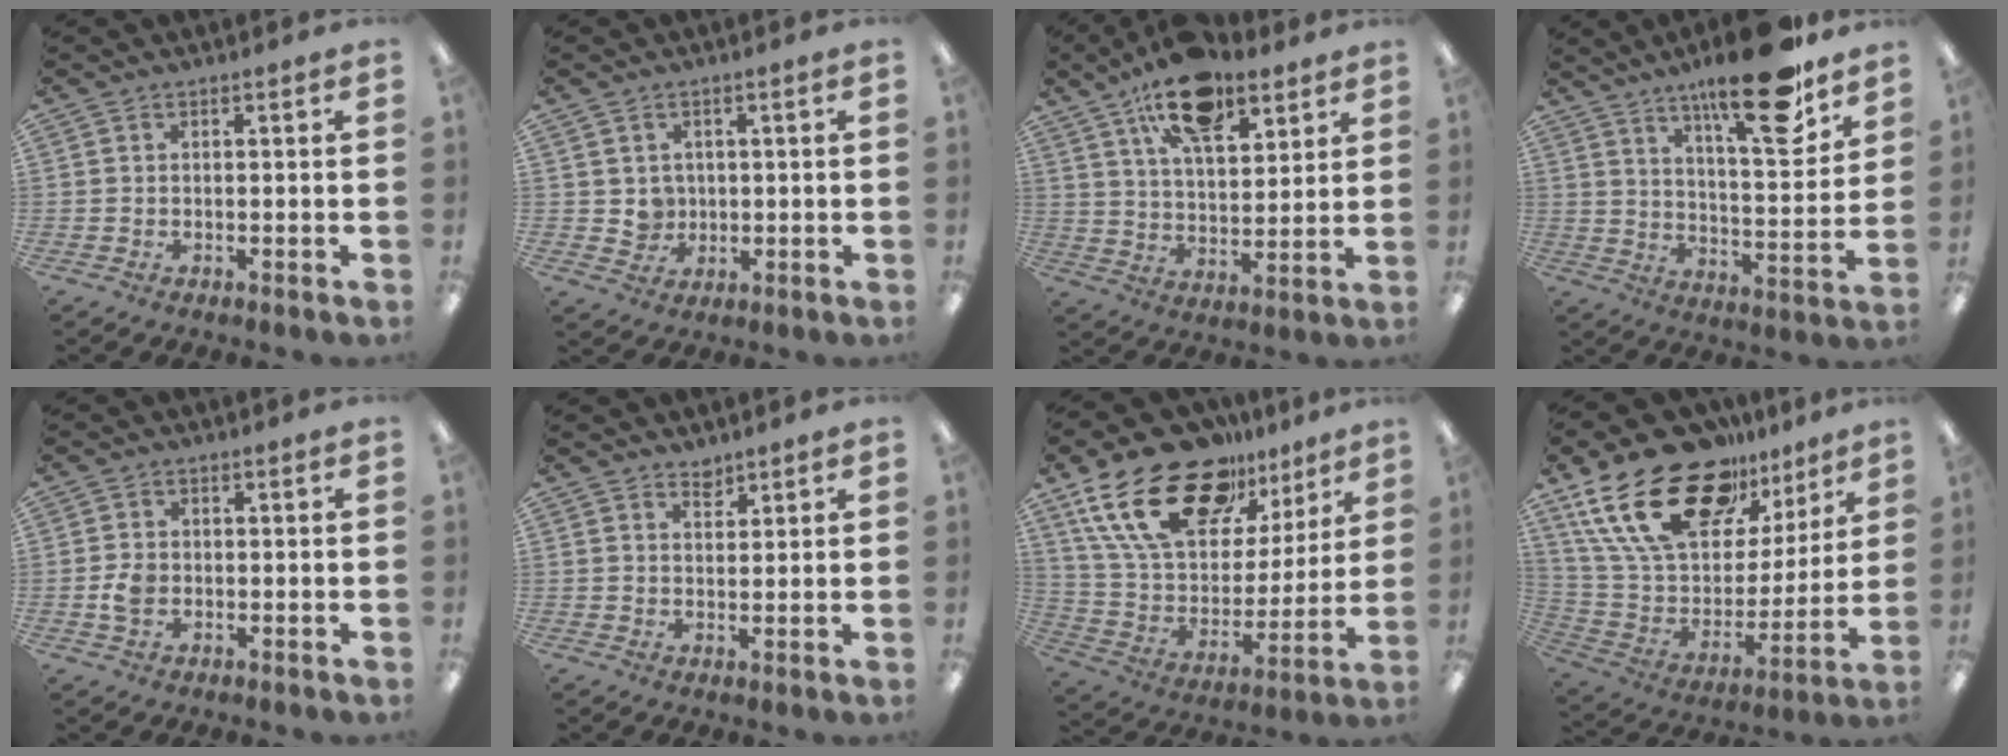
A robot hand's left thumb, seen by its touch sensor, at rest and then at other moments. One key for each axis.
{"total": 3.8, "fx": 1.3, "fy": 3.5, "fz": 0.4, "tx": -0.005, "ty": -0.003, "tz": 0.023}
{"total": 16.8, "fx": 11.1, "fy": 7.7, "fz": 9.9, "tx": -0.163, "ty": -0.048, "tz": 0.192}
{"total": 19.6, "fx": 14.3, "fy": 4.4, "fz": 12.7, "tx": -0.192, "ty": -0.090, "tz": 0.225}
{"total": 3.4, "fx": -0.5, "fy": 2.5, "fz": 2.2, "tx": -0.048, "ty": 0.002, "tz": -0.011}
{"total": 2.4, "fx": 2.3, "fy": 0.8, "fz": 0.3, "tx": 0.007, "ty": -0.017, "tz": 0.040}
{"total": 25.1, "fx": 16.1, "fy": 13.1, "fz": 14.1, "tx": -0.267, "ty": -0.092, "tz": 0.285}
{"total": 26.8, "fx": 17.0, "fy": 14.2, "fz": 15.1, "tx": -0.285, "ty": -0.096, "tz": 0.310}